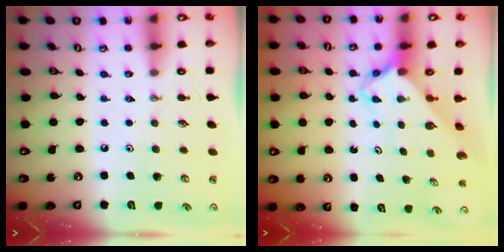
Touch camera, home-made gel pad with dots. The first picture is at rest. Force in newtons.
{"total": 2.6, "press": 2.6, "slide": 0.2}